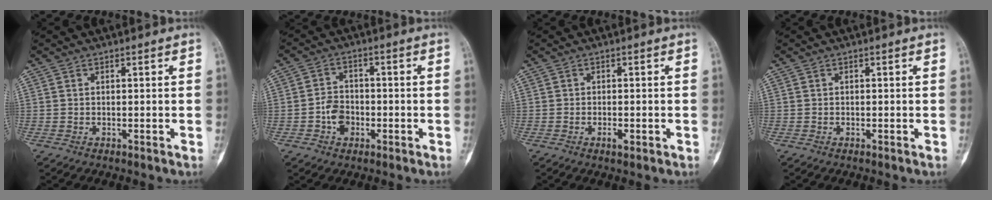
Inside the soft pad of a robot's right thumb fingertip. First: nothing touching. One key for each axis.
{"total": 5.2, "fx": -1.7, "fy": 4.1, "fz": 2.8, "tx": -0.028, "ty": 0.018, "tz": -0.034}
{"total": 1.9, "fx": -0.8, "fy": 0.8, "fz": 1.5, "tx": -0.025, "ty": 0.001, "tz": -0.012}
{"total": 0.0}